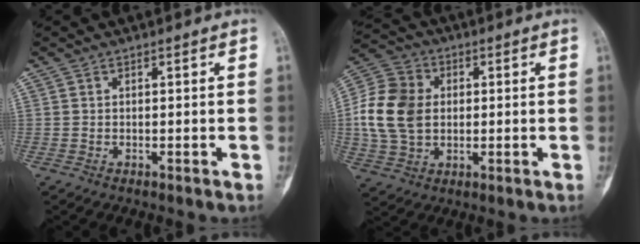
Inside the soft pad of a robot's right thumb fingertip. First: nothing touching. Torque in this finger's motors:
{"motor_torque": [0.91, 0.96, 1.28, -0.06, 0.04]}